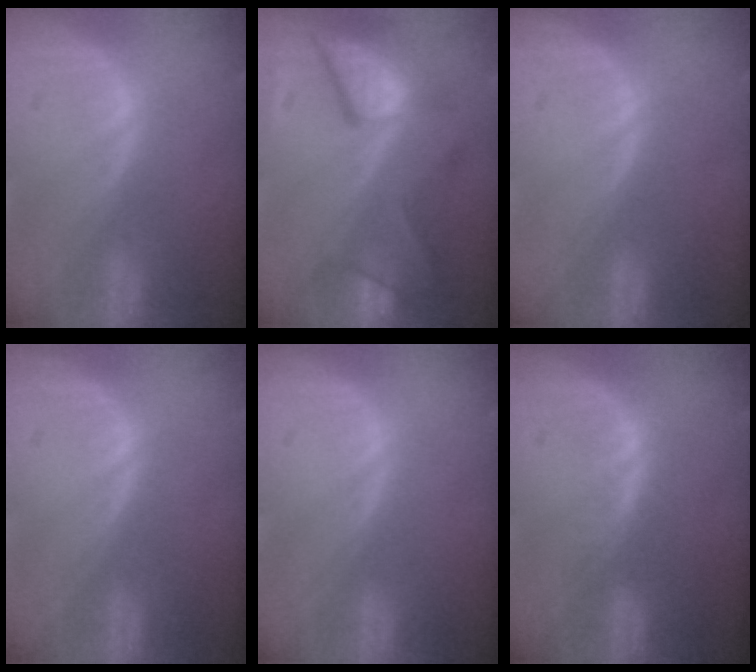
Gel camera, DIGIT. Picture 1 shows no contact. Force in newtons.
{"total": 8.9, "press": 8.8, "slide": 0.7}
{"total": 0.0}
{"total": 0.0}
{"total": 0.0}
{"total": 2.1, "press": 2.1, "slide": 0.2}